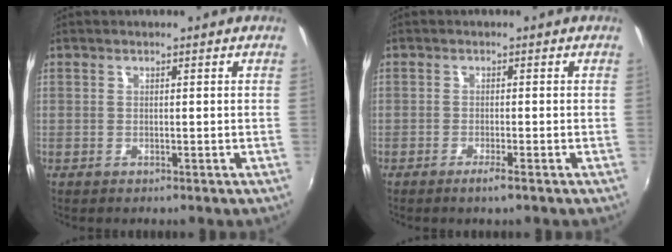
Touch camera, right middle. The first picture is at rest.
{"total": 1.8, "force": [-1.2, -0.3, 1.4], "torque": [-0.030, -0.003, -0.024]}